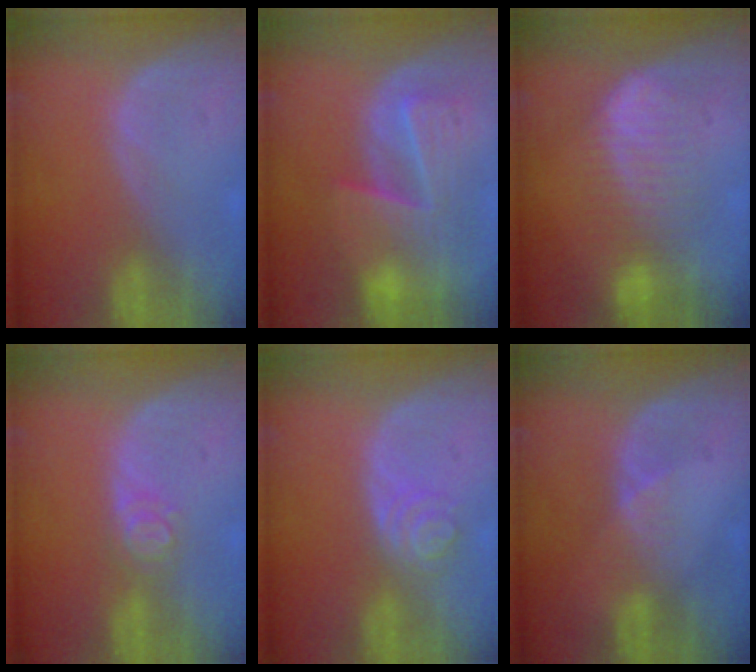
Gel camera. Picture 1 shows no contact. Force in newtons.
{"total": 10.0, "press": 8.6, "slide": 5.0}
{"total": 7.3, "press": 7.3, "slide": 0.1}
{"total": 2.9, "press": 2.9, "slide": 0.3}
{"total": 3.9, "press": 3.7, "slide": 1.3}
{"total": 2.6, "press": 2.2, "slide": 1.4}